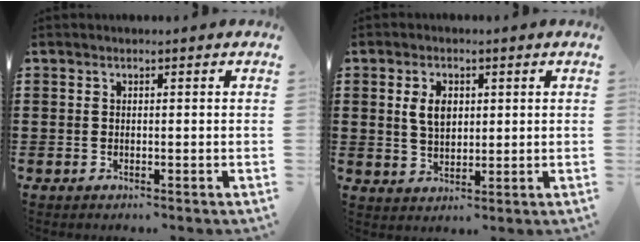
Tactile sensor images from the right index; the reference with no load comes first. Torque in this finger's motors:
{"motor_torque": [0.32, 0.26, 0.36, 0.04]}